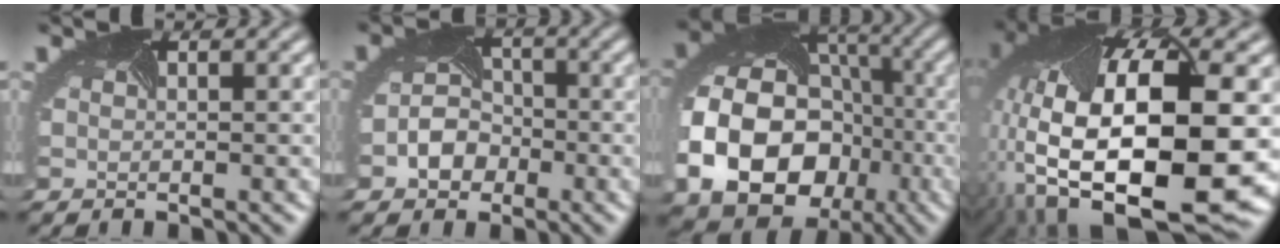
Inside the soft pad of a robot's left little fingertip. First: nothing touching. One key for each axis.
{"total": 3.0, "fx": -1.6, "fy": 2.3, "fz": 1.0, "tx": -0.025, "ty": -0.006, "tz": -0.025}
{"total": 16.0, "fx": -4.5, "fy": 12.8, "fz": 8.4, "tx": -0.191, "ty": -0.047, "tz": -0.073}
{"total": 19.0, "fx": -2.1, "fy": 8.5, "fz": 16.8, "tx": -0.327, "ty": -0.039, "tz": -0.007}